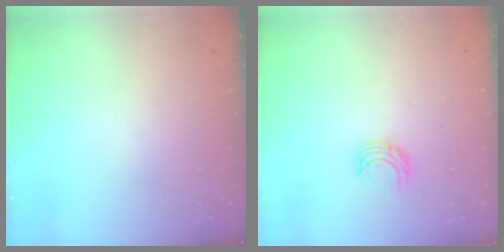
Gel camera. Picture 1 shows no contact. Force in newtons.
{"total": 5.4, "press": 5.4, "slide": 0.6}